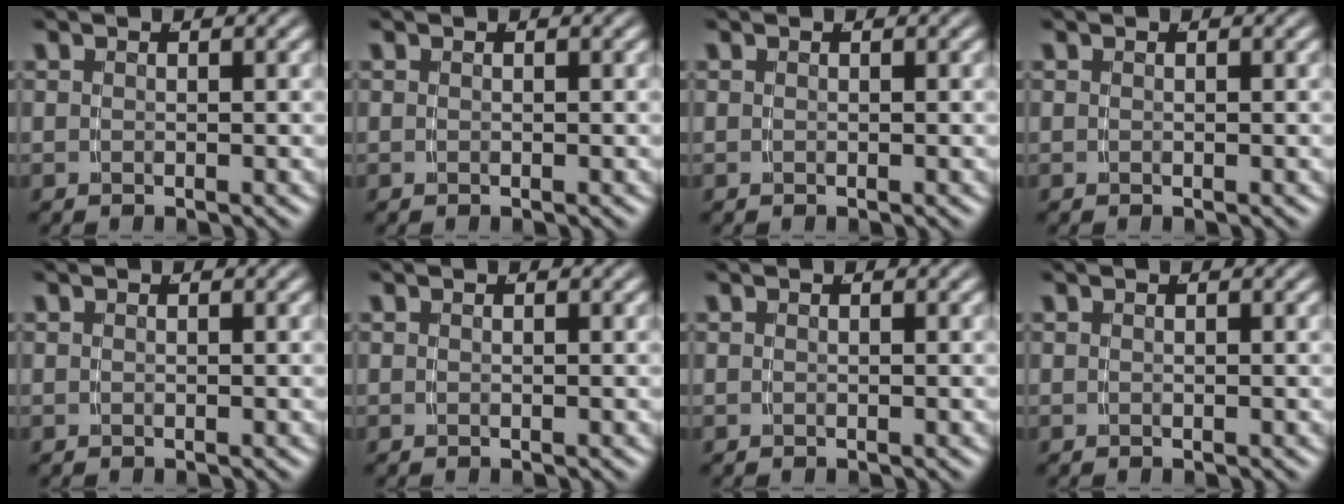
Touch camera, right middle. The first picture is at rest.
{"total": 0.0}
{"total": 0.0}
{"total": 0.0}
{"total": 0.0}
{"total": 0.0}
{"total": 0.0}
{"total": 0.0}